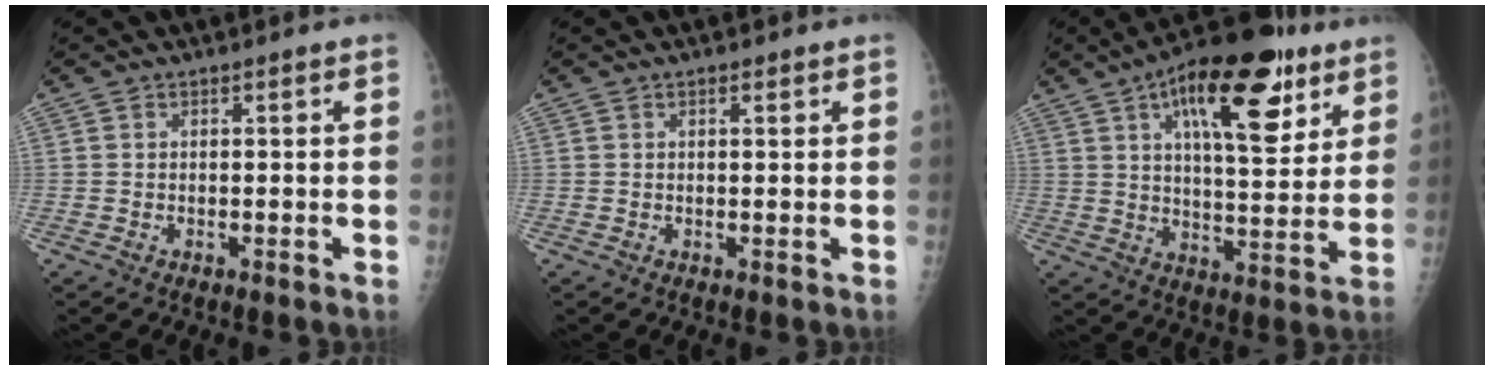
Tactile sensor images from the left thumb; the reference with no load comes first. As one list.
[{"total": 0.9, "force": [0.5, 0.4, 0.7], "torque": [-0.010, -0.001, 0.008]}, {"total": 20.9, "force": [10.2, 8.2, 16.3], "torque": [-0.218, -0.026, 0.153]}]